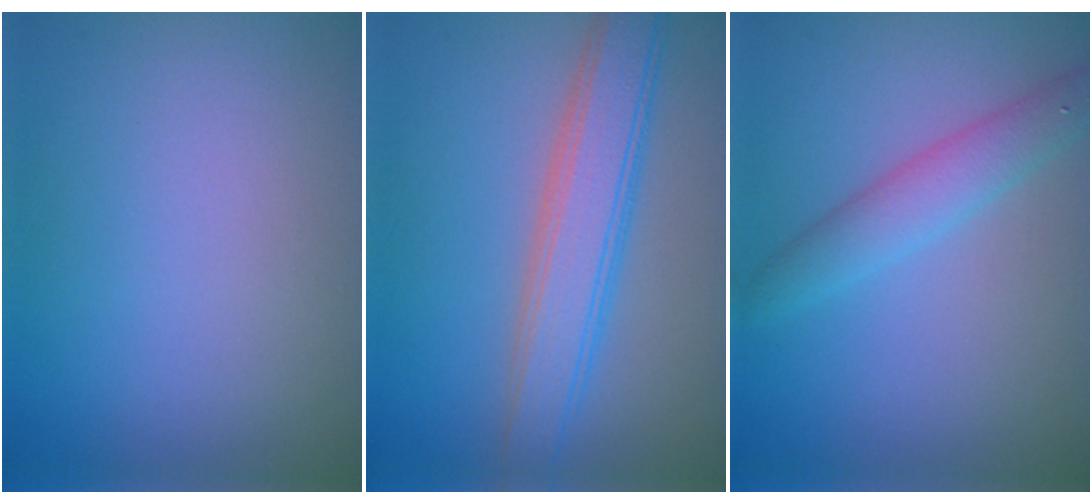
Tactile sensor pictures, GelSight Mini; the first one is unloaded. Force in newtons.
{"total": 5.1, "press": 5.1, "slide": 0.3}
{"total": 3.0, "press": 3.0, "slide": 0.1}